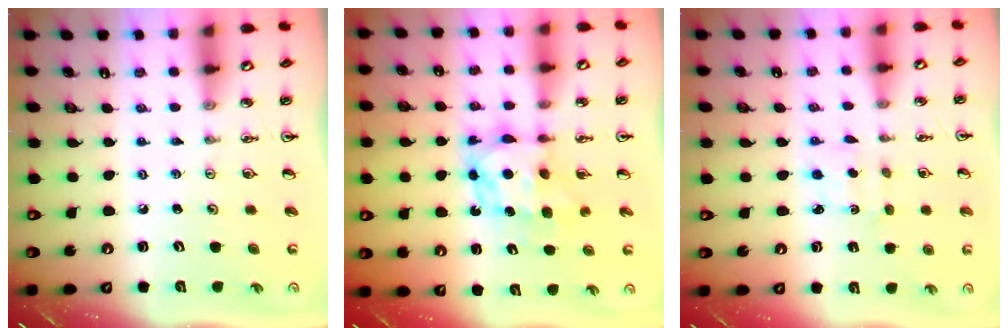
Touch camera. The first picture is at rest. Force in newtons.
{"total": 6.9, "press": 6.9, "slide": 0.5}
{"total": 1.6, "press": 1.5, "slide": 0.6}